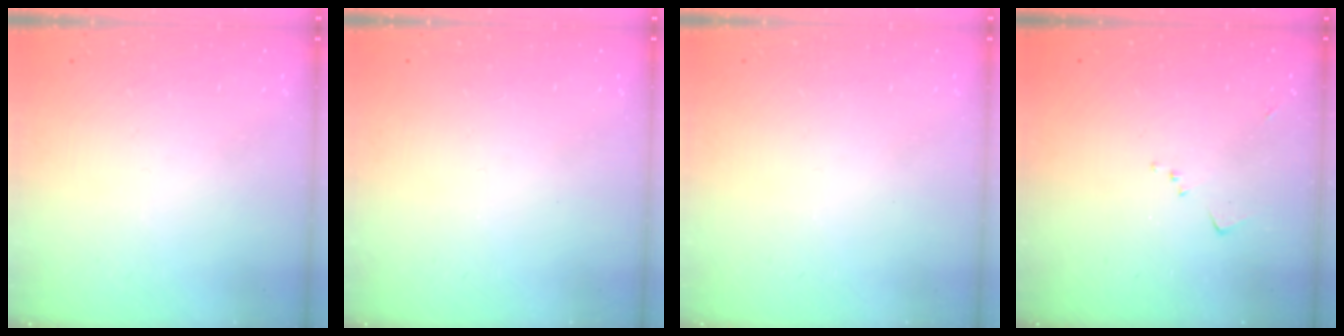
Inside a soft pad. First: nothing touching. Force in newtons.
{"total": 0.0}
{"total": 0.0}
{"total": 6.8, "press": 6.7, "slide": 0.8}